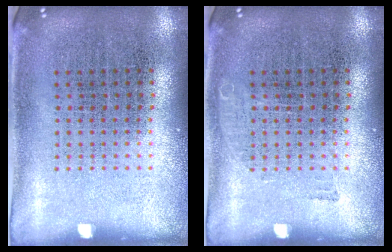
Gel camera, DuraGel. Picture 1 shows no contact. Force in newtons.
{"total": 0.5, "press": 0.5, "slide": 0.1}